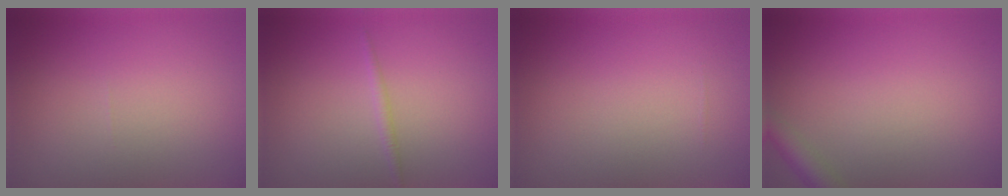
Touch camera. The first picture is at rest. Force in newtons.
{"total": 0.8, "press": 0.8, "slide": 0.0}
{"total": 0.0}
{"total": 2.3, "press": 2.3, "slide": 0.1}